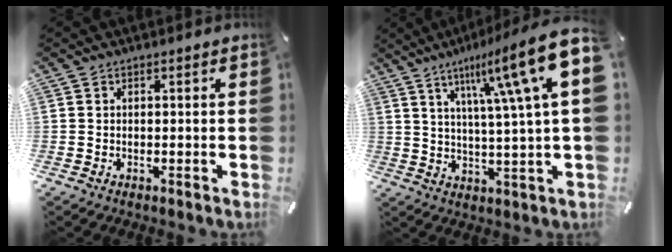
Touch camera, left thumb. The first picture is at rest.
{"total": 18.0, "force": [7.7, 2.2, 16.1], "torque": [-0.253, -0.036, 0.106]}